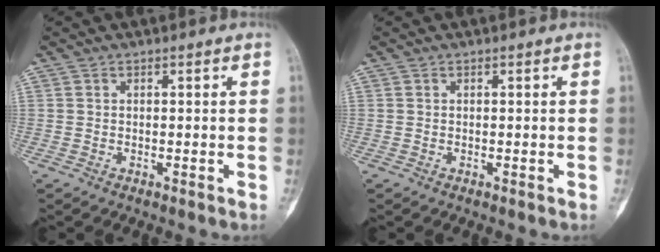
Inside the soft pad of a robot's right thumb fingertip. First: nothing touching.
{"total": 0.0}